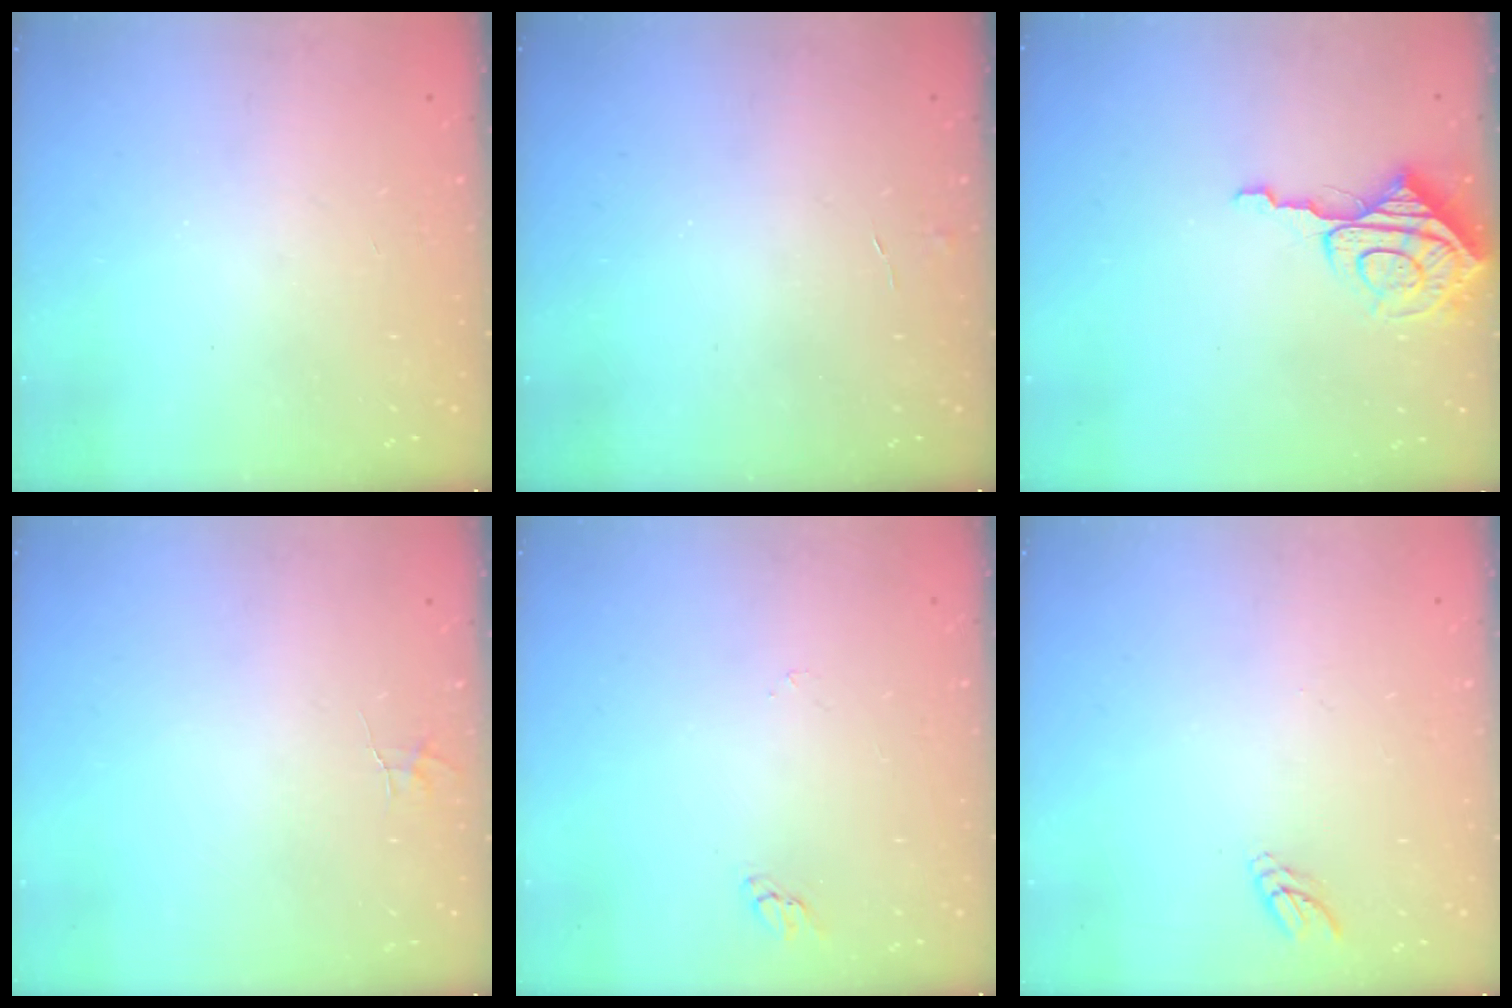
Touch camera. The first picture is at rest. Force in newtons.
{"total": 2.9, "press": 2.9, "slide": 0.3}
{"total": 9.2, "press": 9.2, "slide": 1.0}
{"total": 3.0, "press": 3.0, "slide": 0.4}
{"total": 2.2, "press": 2.2, "slide": 0.2}
{"total": 4.6, "press": 4.6, "slide": 0.4}